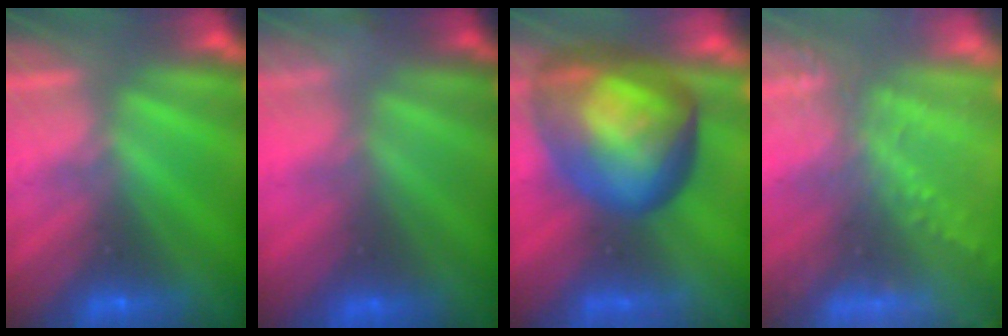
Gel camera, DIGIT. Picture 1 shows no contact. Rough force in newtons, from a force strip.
{"total": 8.1}
{"total": 7.5}
{"total": 8.5}